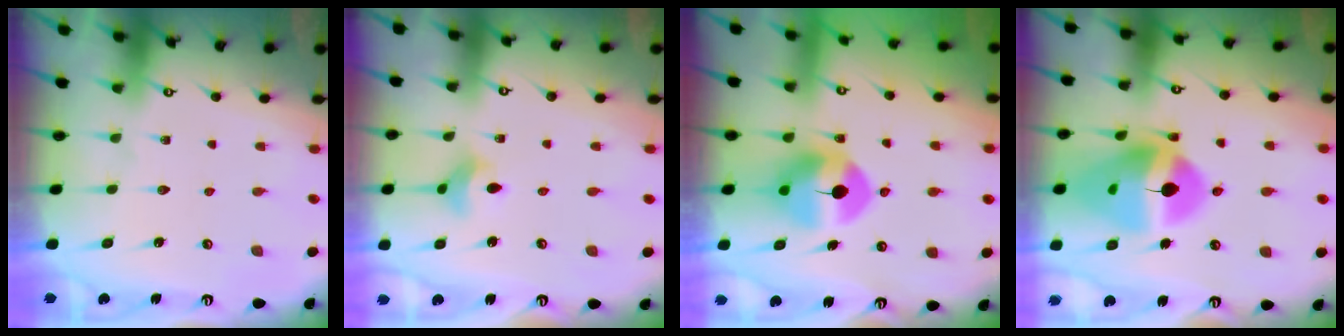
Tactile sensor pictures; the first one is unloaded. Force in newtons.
{"total": 5.0, "press": 5.0, "slide": 0.8}
{"total": 9.4, "press": 9.3, "slide": 1.1}
{"total": 17.9, "press": 17.8, "slide": 1.9}